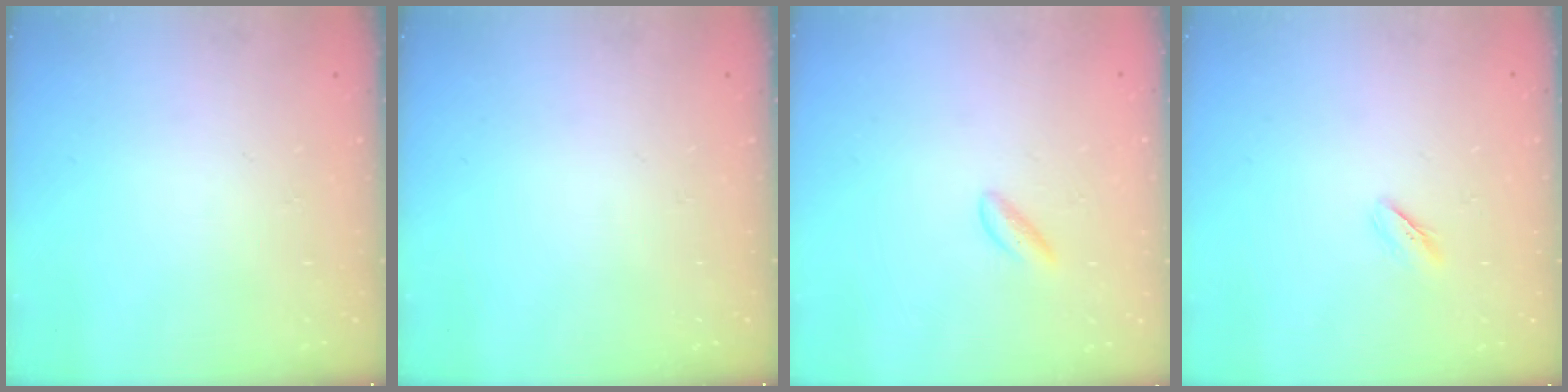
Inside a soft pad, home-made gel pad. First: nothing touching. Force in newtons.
{"total": 0.0}
{"total": 2.4, "press": 2.3, "slide": 0.7}
{"total": 2.4, "press": 2.2, "slide": 0.9}